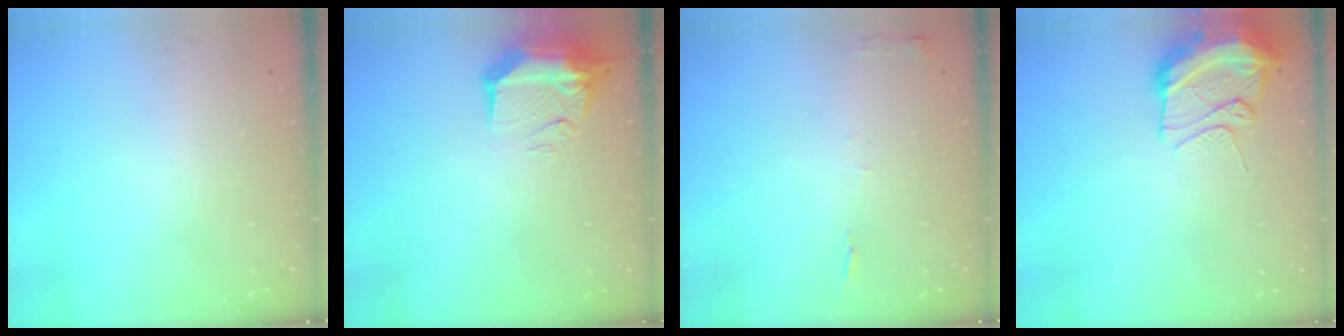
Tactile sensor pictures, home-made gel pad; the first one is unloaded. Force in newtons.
{"total": 11.0, "press": 10.9, "slide": 1.1}
{"total": 5.3, "press": 5.3, "slide": 0.6}
{"total": 12.4, "press": 12.3, "slide": 1.6}